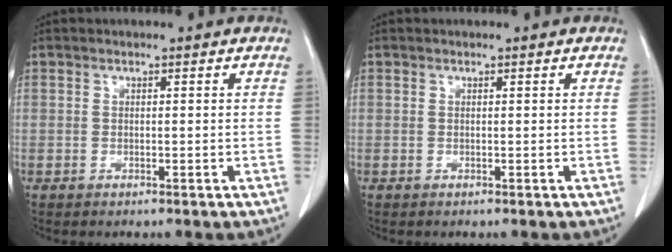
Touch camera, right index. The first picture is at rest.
{"total": 0.0}